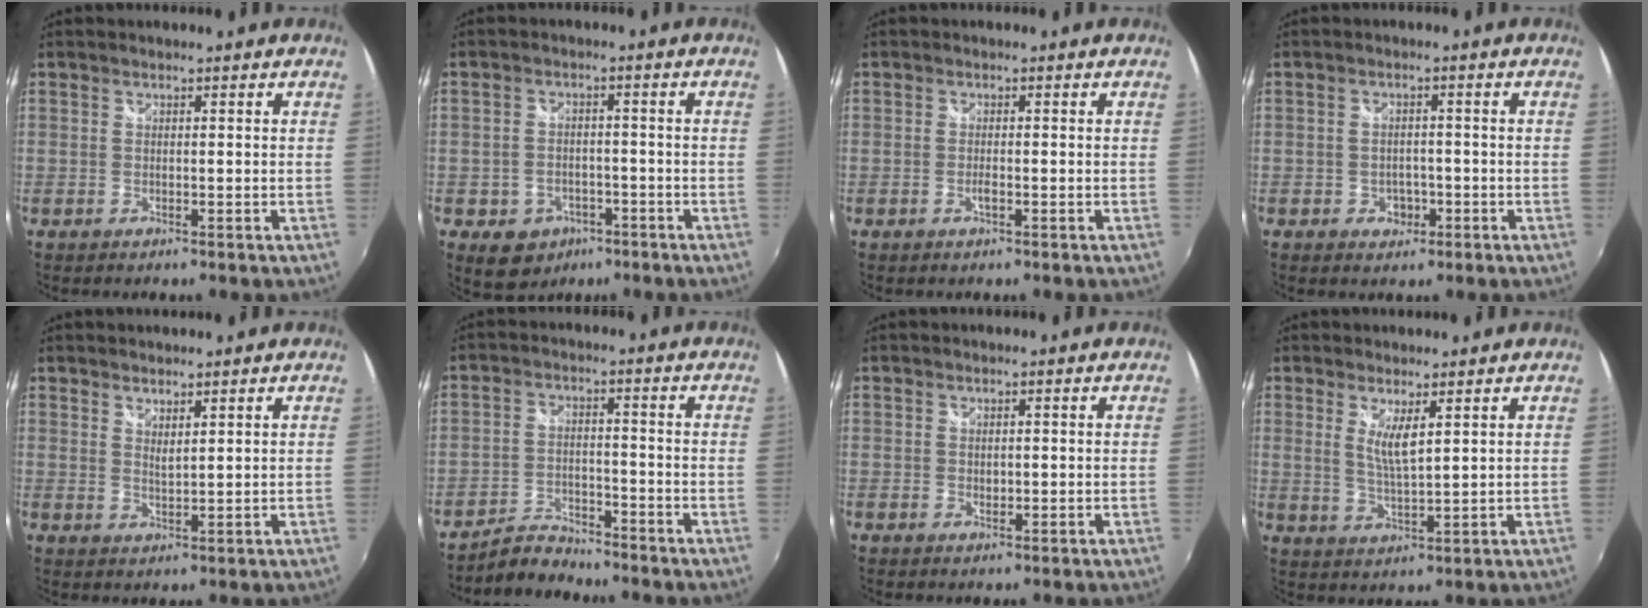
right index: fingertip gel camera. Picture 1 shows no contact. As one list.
[{"total": 7.9, "force": [-4.0, 6.2, 2.8], "torque": [-0.075, 0.004, -0.045]}, {"total": 1.3, "force": [-0.5, 0.4, 1.1], "torque": [-0.023, -0.002, -0.009]}, {"total": 3.5, "force": [-1.2, 3.0, 1.3], "torque": [-0.029, 0.003, -0.012]}, {"total": 2.4, "force": [2.0, 0.5, 1.3], "torque": [-0.020, -0.002, 0.033]}, {"total": 5.4, "force": [-5.2, 1.5, 0.4], "torque": [-0.022, 0.011, -0.094]}, {"total": 1.0, "force": [0.2, 0.8, 0.6], "torque": [-0.009, -0.001, 0.003]}, {"total": 4.5, "force": [2.1, 0.7, 3.9], "torque": [-0.075, -0.013, 0.038]}]